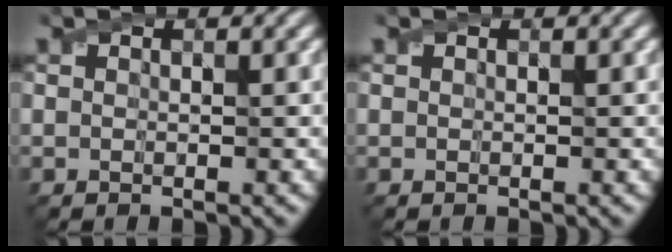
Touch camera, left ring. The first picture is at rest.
{"total": 0.0}